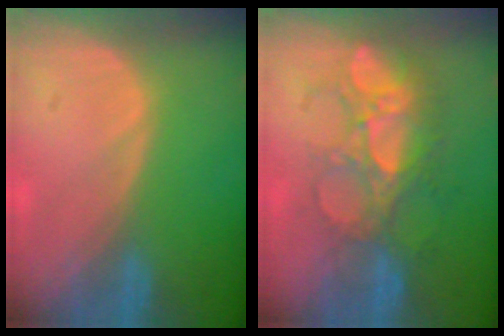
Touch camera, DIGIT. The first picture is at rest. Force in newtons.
{"total": 7.7, "press": 7.6, "slide": 1.4}